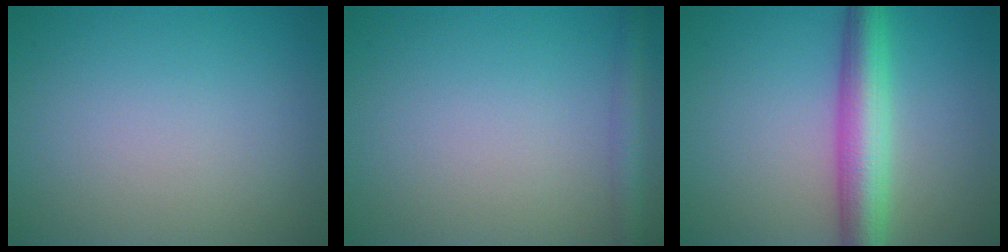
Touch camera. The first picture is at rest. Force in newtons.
{"total": 2.1, "press": 2.1, "slide": 0.1}
{"total": 6.0, "press": 6.0, "slide": 0.1}